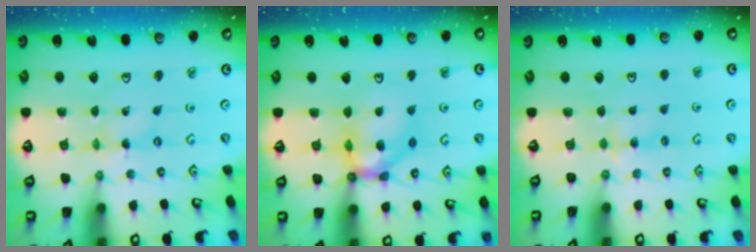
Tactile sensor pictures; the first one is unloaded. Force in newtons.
{"total": 12.5, "press": 12.4, "slide": 1.6}
{"total": 3.1, "press": 3.1, "slide": 0.6}